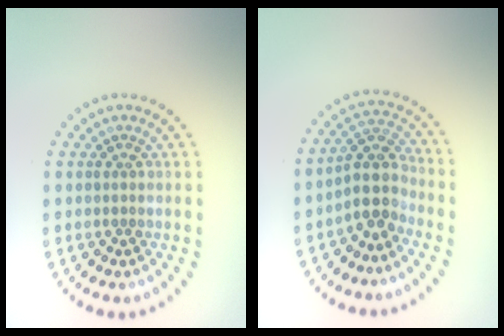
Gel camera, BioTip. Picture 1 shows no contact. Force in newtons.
{"total": 3.5, "press": 2.8, "slide": 2.0}